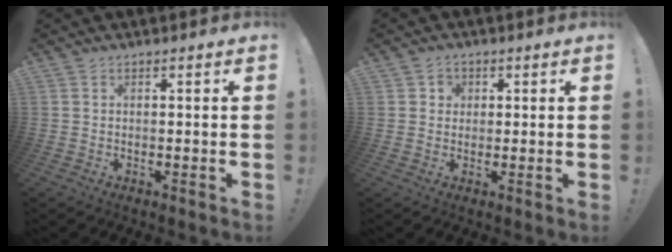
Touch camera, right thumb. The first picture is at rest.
{"total": 2.8, "force": [0.5, 2.7, 0.7], "torque": [-0.006, -0.002, 0.008]}